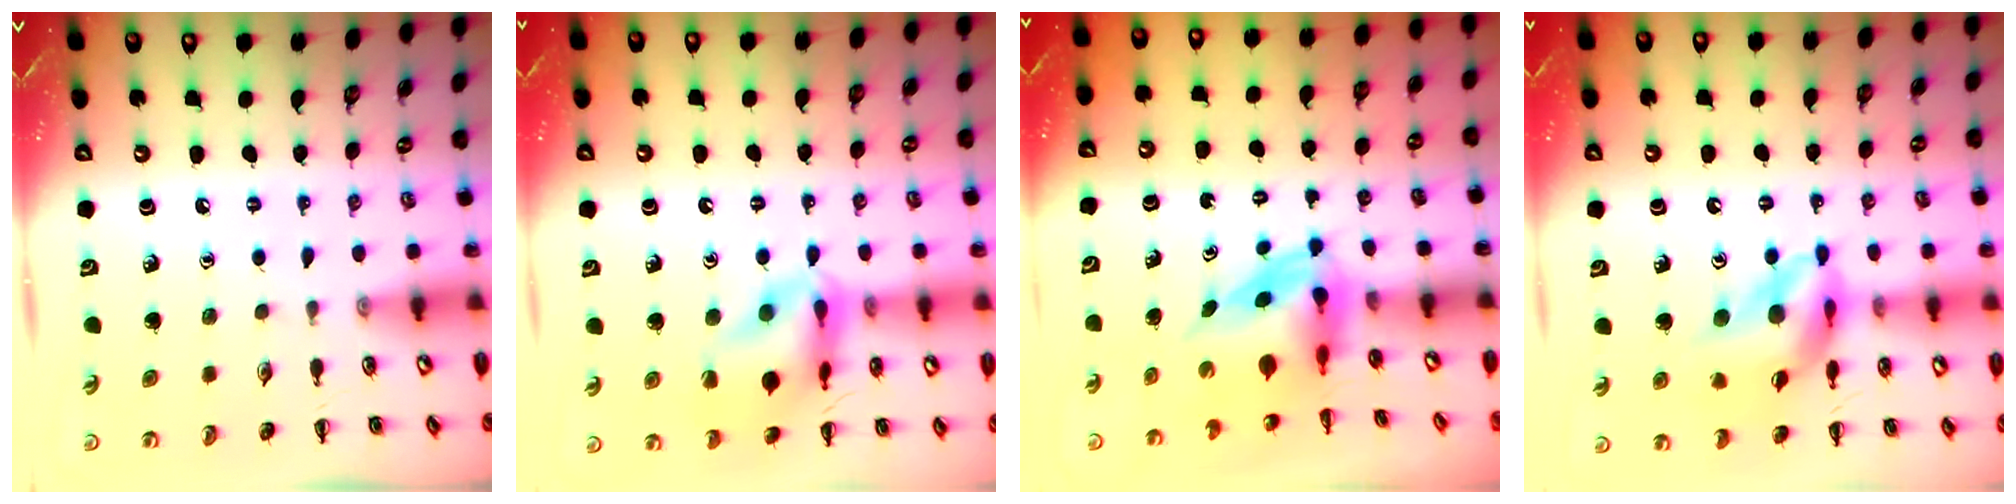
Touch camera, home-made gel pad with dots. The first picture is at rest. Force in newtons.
{"total": 16.0, "press": 15.9, "slide": 2.0}
{"total": 3.9, "press": 3.8, "slide": 1.0}
{"total": 12.1, "press": 11.4, "slide": 3.9}